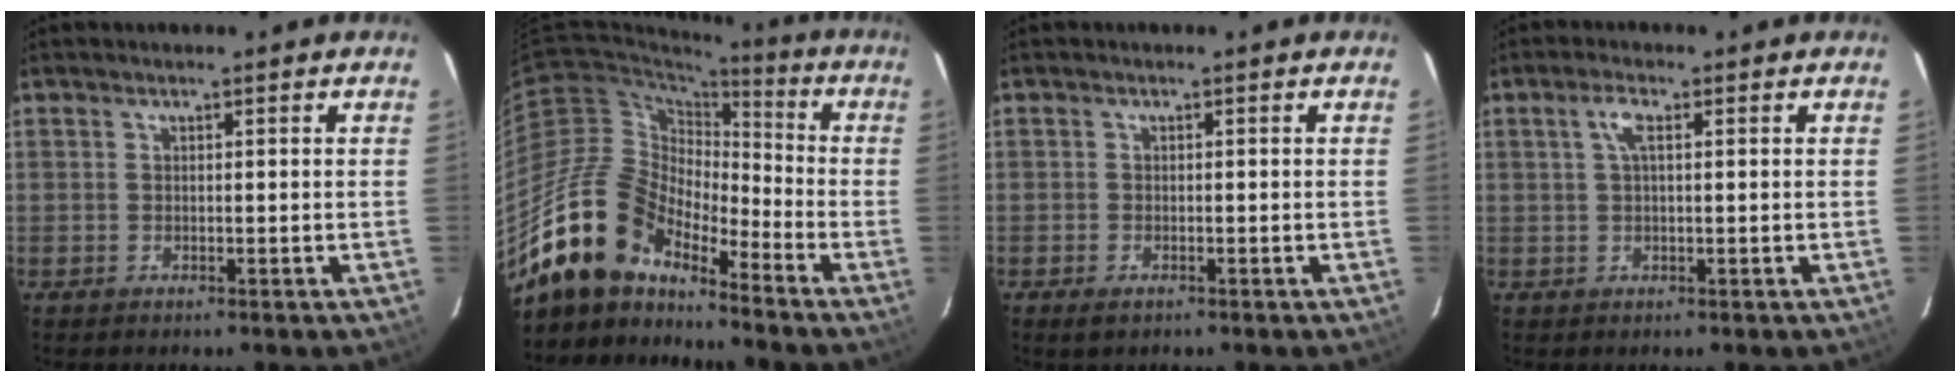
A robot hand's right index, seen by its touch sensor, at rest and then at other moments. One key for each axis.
{"total": 17.4, "fx": -14.4, "fy": 7.1, "fz": 6.7, "tx": -0.131, "ty": 0.003, "tz": -0.271}
{"total": 1.9, "fx": -1.3, "fy": 0.9, "fz": 1.0, "tx": -0.020, "ty": -0.006, "tz": -0.023}
{"total": 2.8, "fx": 0.8, "fy": 0.9, "fz": 2.5, "tx": -0.054, "ty": 0.007, "tz": 0.016}